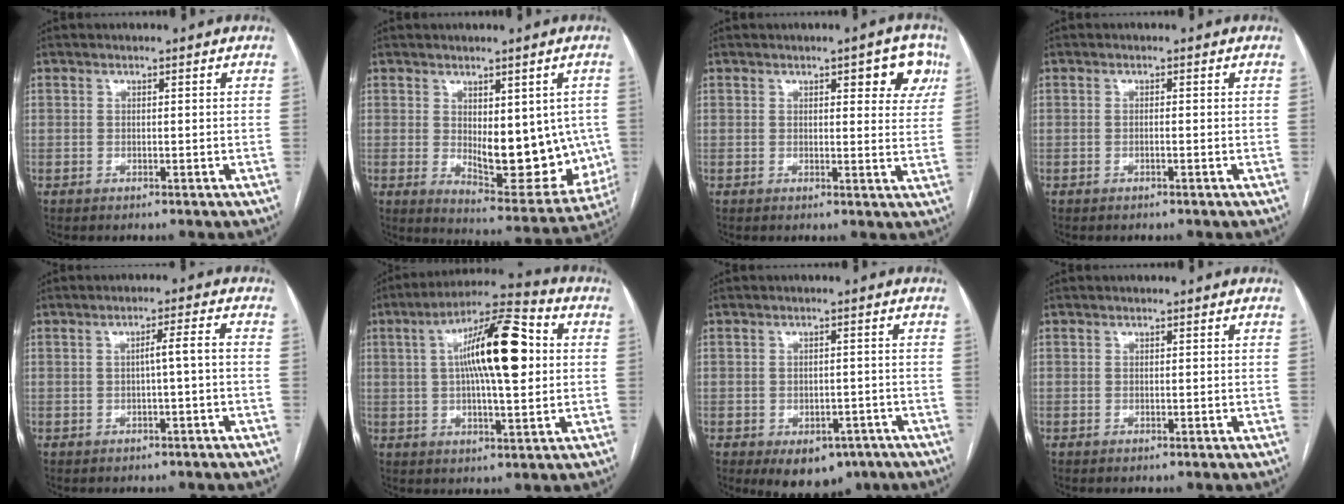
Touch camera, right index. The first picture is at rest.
{"total": 13.8, "force": [0.0, 6.4, 12.3], "torque": [-0.148, -0.014, 0.020]}
{"total": 6.1, "force": [3.0, 1.9, 4.9], "torque": [-0.043, 0.003, 0.029]}
{"total": 0.6, "force": [-0.2, 0.0, 0.5], "torque": [-0.009, 0.001, -0.003]}
{"total": 2.7, "force": [-0.5, -0.2, 2.7], "torque": [-0.040, 0.008, -0.006]}
{"total": 15.2, "force": [2.5, 3.2, 14.6], "torque": [-0.248, 0.030, 0.034]}
{"total": 7.2, "force": [-4.3, 4.7, 3.4], "torque": [-0.031, 0.008, -0.048]}
{"total": 0.0}